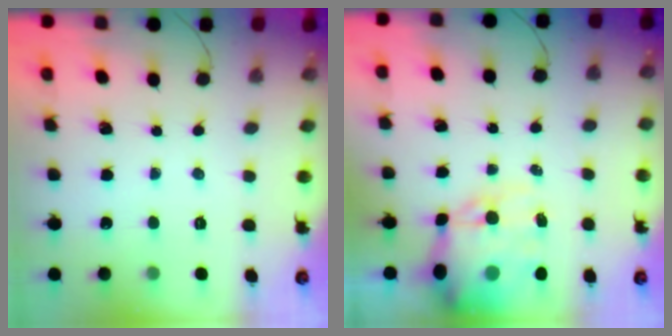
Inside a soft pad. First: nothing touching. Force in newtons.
{"total": 14.5, "press": 14.1, "slide": 3.3}